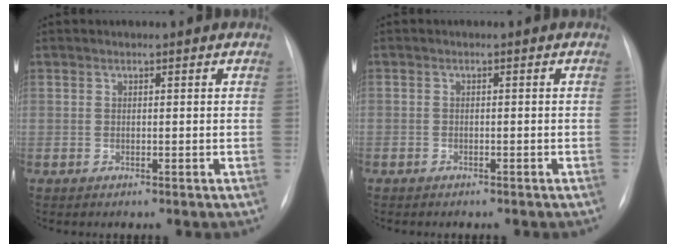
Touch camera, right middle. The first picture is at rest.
{"total": 1.5, "force": [-1.2, 0.6, 0.6], "torque": [-0.005, 0.000, -0.011]}